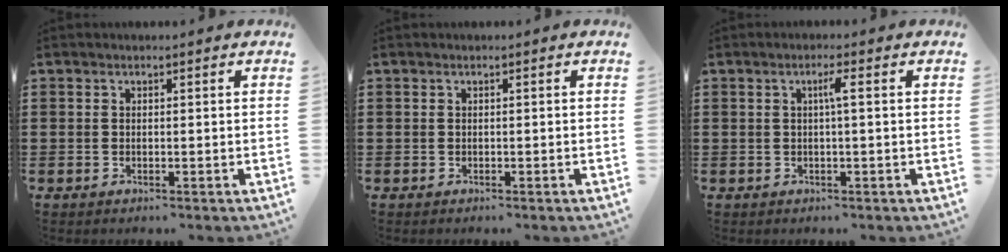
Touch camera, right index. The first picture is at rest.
{"total": 0.0}
{"total": 2.1, "force": [0.2, -0.2, 2.1], "torque": [-0.040, -0.002, 0.000]}